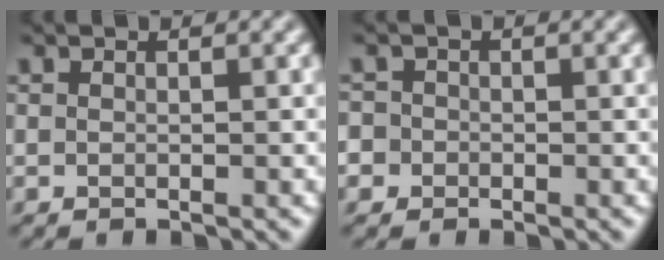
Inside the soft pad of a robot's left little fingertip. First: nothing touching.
{"total": 3.5, "force": [-0.8, 3.3, 0.9], "torque": [-0.004, 0.018, -0.040]}